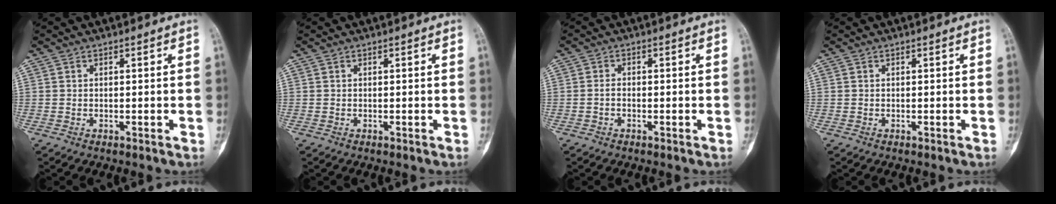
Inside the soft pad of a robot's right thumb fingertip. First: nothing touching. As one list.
[{"total": 0.0}, {"total": 1.3, "force": [-0.5, 0.8, 0.9], "torque": [-0.016, 0.005, -0.012]}, {"total": 0.0}]